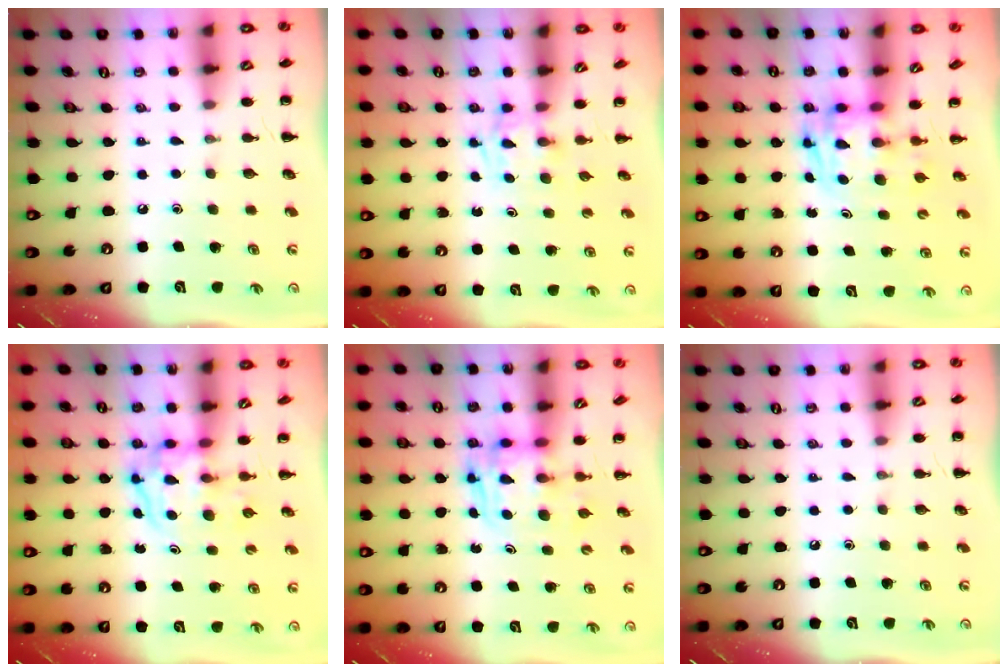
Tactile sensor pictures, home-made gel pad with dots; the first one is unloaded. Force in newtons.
{"total": 1.8, "press": 1.4, "slide": 1.1}
{"total": 2.7, "press": 2.6, "slide": 0.5}
{"total": 3.8, "press": 3.7, "slide": 0.6}
{"total": 2.6, "press": 2.6, "slide": 0.2}
{"total": 0.0}